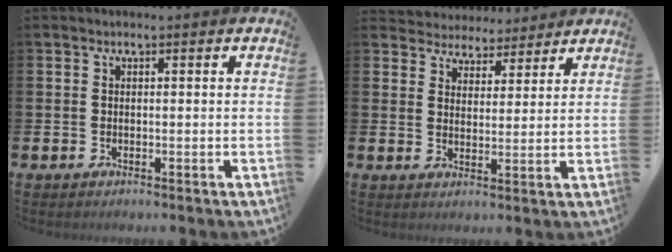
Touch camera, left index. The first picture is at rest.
{"total": 4.2, "force": [4.0, 1.3, -0.8], "torque": [-0.012, -0.026, 0.070]}